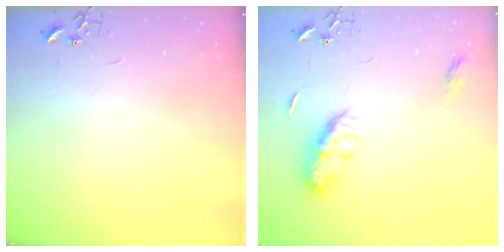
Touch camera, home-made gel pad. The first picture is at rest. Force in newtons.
{"total": 9.7, "press": 9.7, "slide": 0.1}